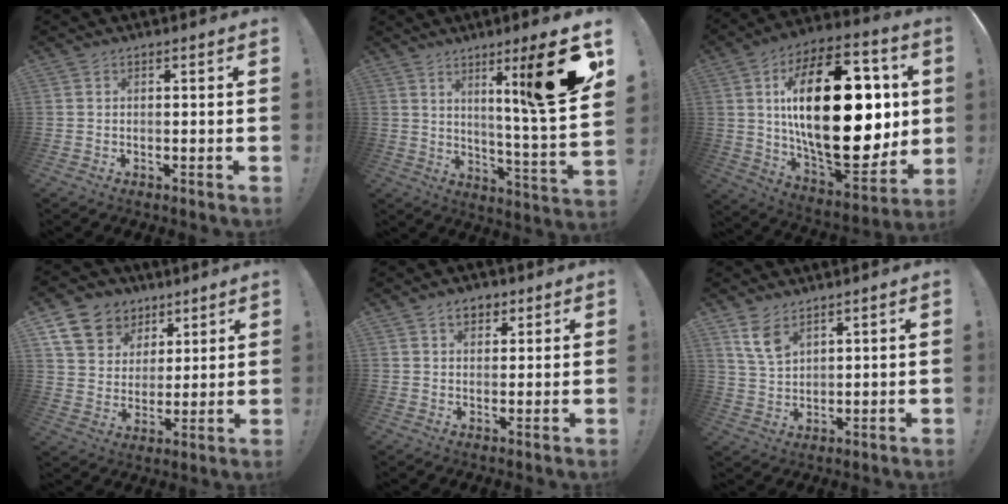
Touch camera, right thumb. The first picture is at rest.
{"total": 17.6, "force": [7.7, -0.8, 15.7], "torque": [-0.219, -0.059, 0.092]}
{"total": 37.0, "force": [4.7, 18.3, 31.8], "torque": [-0.549, -0.020, 0.090]}
{"total": 12.4, "force": [6.9, 9.5, 3.8], "torque": [-0.053, -0.043, 0.137]}
{"total": 4.5, "force": [2.3, 3.2, 2.2], "torque": [-0.023, -0.002, 0.039]}
{"total": 7.8, "force": [5.1, 4.3, 4.0], "torque": [-0.068, -0.024, 0.099]}